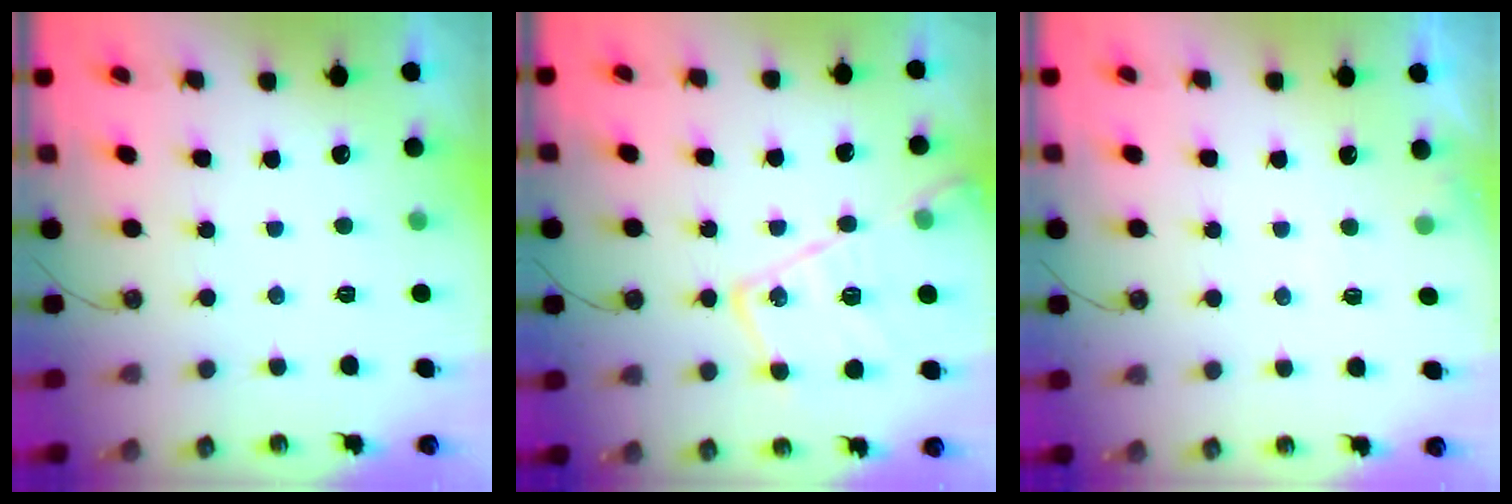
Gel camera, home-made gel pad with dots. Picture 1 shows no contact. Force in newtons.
{"total": 20.5, "press": 20.4, "slide": 2.1}
{"total": 4.7, "press": 4.6, "slide": 0.5}